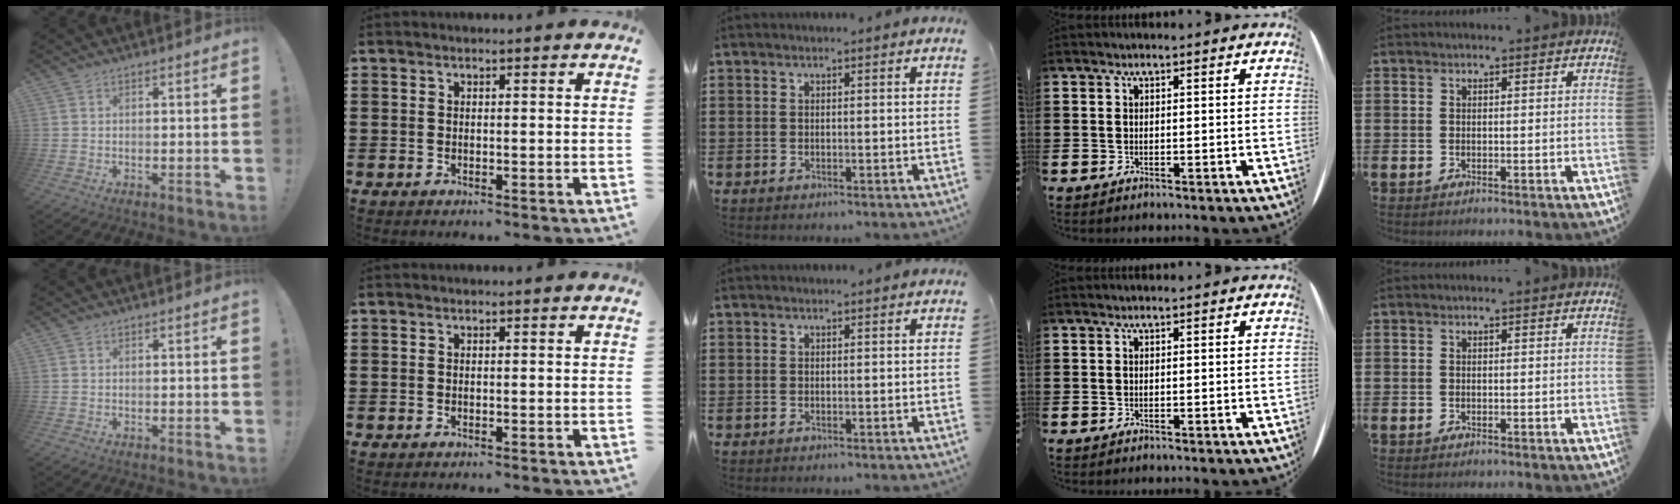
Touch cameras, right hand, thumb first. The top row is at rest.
{}